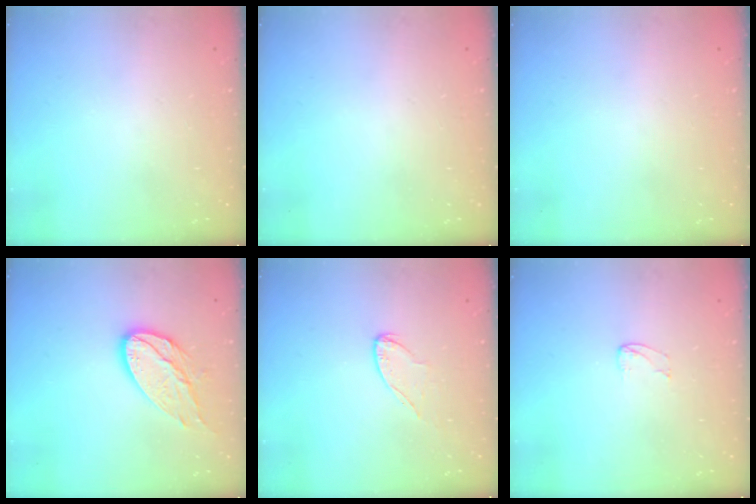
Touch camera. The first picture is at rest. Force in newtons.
{"total": 0.0}
{"total": 0.0}
{"total": 12.8, "press": 12.7, "slide": 0.8}
{"total": 5.9, "press": 5.9, "slide": 0.6}
{"total": 2.9, "press": 2.9, "slide": 0.2}